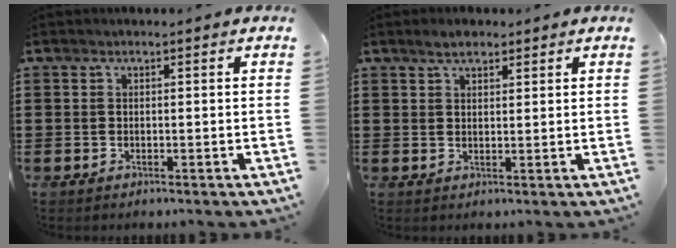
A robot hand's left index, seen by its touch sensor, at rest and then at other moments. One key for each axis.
{"total": 2.6, "fx": 2.1, "fy": 1.0, "fz": 1.2, "tx": -0.029, "ty": 0.006, "tz": 0.039}